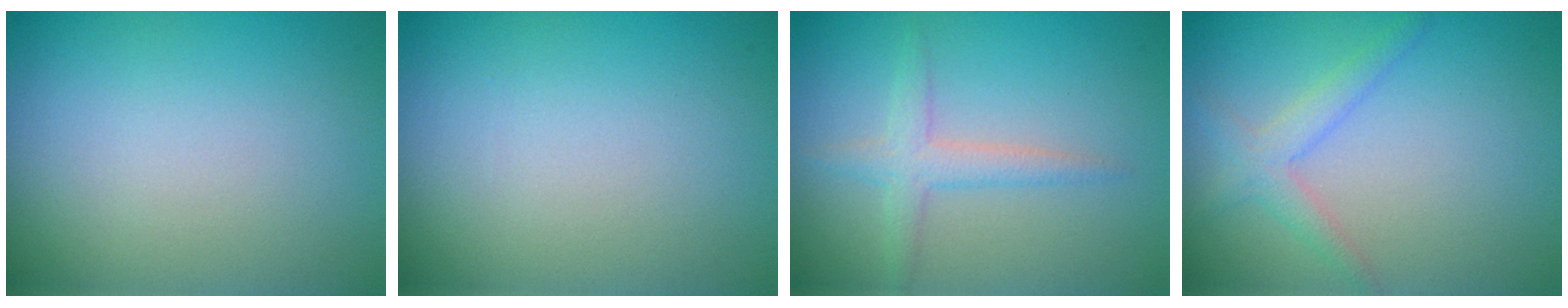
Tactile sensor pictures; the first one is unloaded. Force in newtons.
{"total": 0.0}
{"total": 2.2, "press": 2.2, "slide": 0.1}
{"total": 2.1, "press": 2.1, "slide": 0.1}